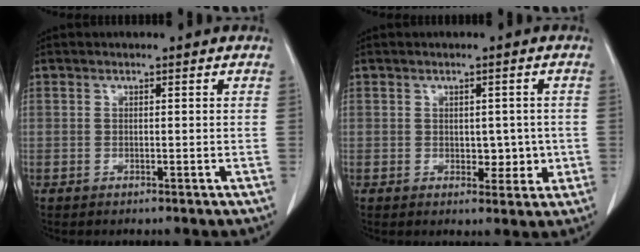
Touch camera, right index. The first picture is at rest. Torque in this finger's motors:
{"motor_torque": [-0.05, 0.19, 0.02, 0.02]}